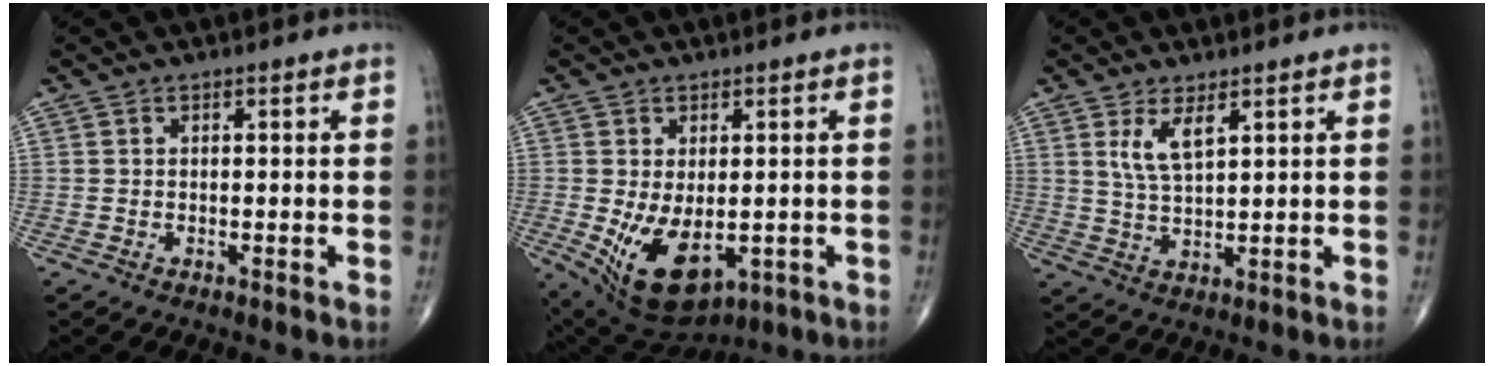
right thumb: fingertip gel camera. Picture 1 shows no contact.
{"total": 12.1, "force": [-2.5, 6.8, 9.7], "torque": [-0.159, -0.012, -0.016]}
{"total": 5.1, "force": [2.5, 1.7, 4.1], "torque": [-0.080, -0.017, 0.057]}